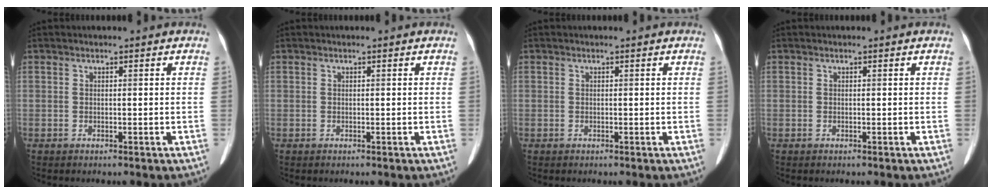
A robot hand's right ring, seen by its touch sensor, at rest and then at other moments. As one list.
[{"total": 0.0}, {"total": 0.0}, {"total": 0.0}]